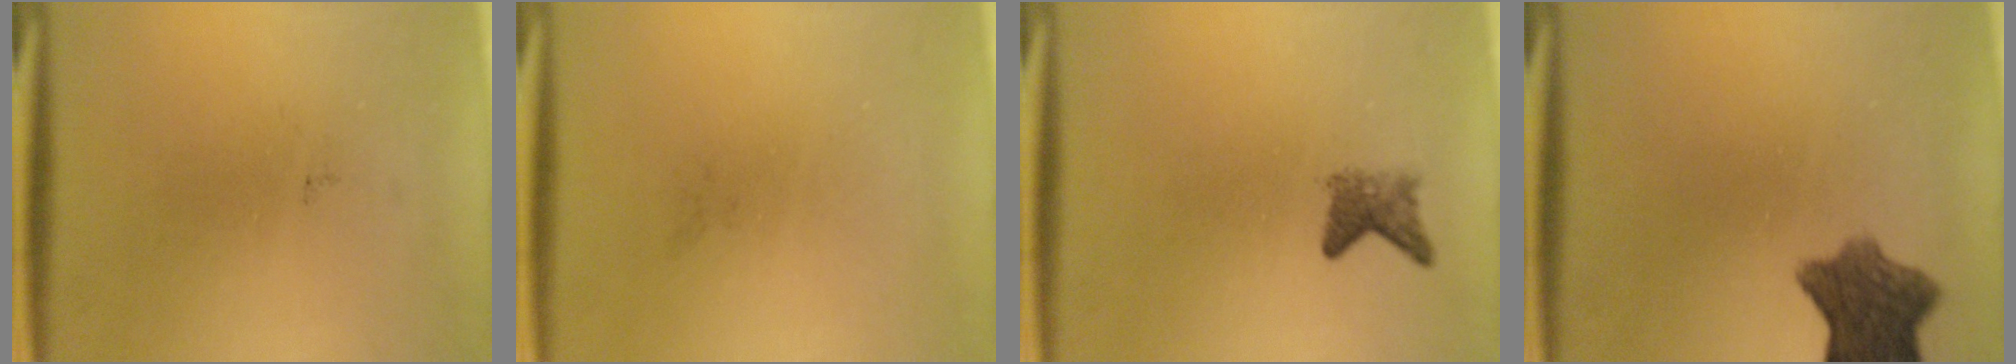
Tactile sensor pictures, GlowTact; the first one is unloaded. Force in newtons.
{"total": 0.0}
{"total": 2.3}
{"total": 8.1}